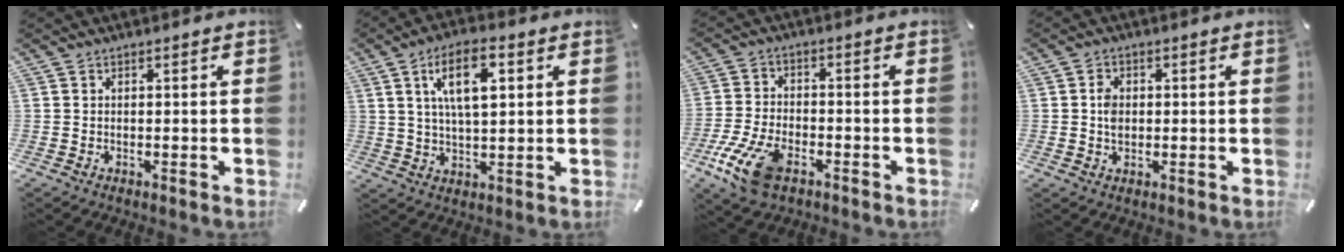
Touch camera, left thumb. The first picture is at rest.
{"total": 10.8, "force": [4.0, 4.7, 8.9], "torque": [-0.163, 0.000, 0.064]}
{"total": 11.1, "force": [-5.9, 5.8, 7.4], "torque": [-0.164, 0.018, -0.109]}
{"total": 3.5, "force": [0.1, 2.7, 2.3], "torque": [-0.053, 0.006, -0.002]}